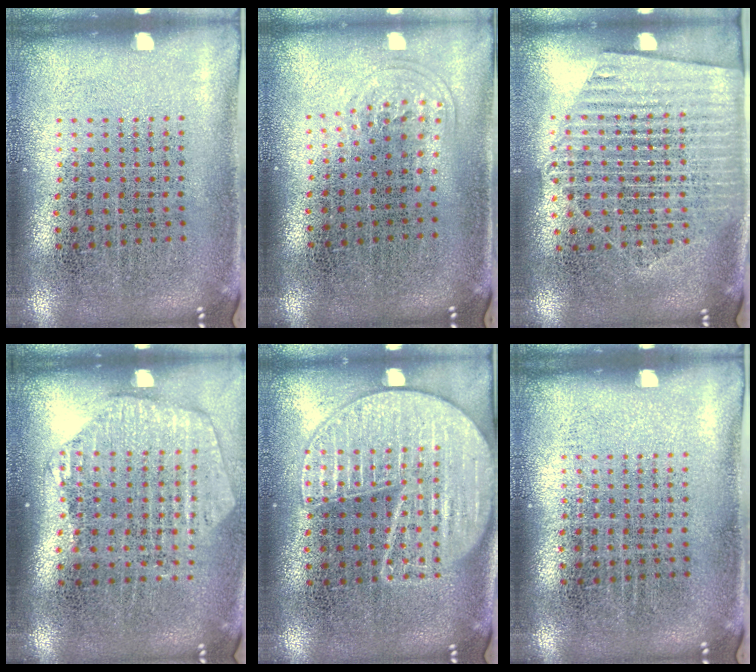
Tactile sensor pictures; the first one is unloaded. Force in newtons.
{"total": 1.0, "press": 0.7, "slide": 0.7}
{"total": 1.6, "press": 1.5, "slide": 0.6}
{"total": 1.8, "press": 1.7, "slide": 0.6}
{"total": 3.6, "press": 3.6, "slide": 0.4}
{"total": 0.0}